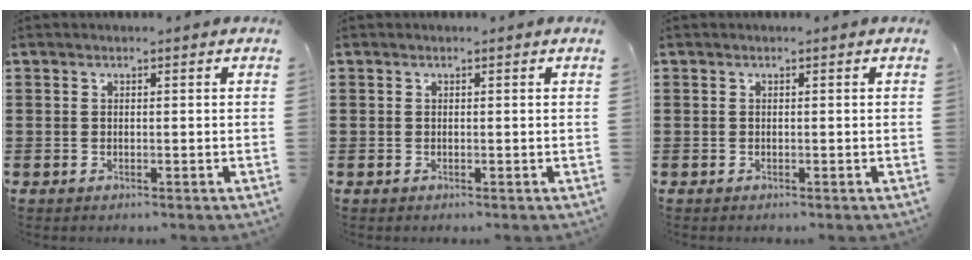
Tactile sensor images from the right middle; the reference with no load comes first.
{"total": 0.0}
{"total": 0.0}